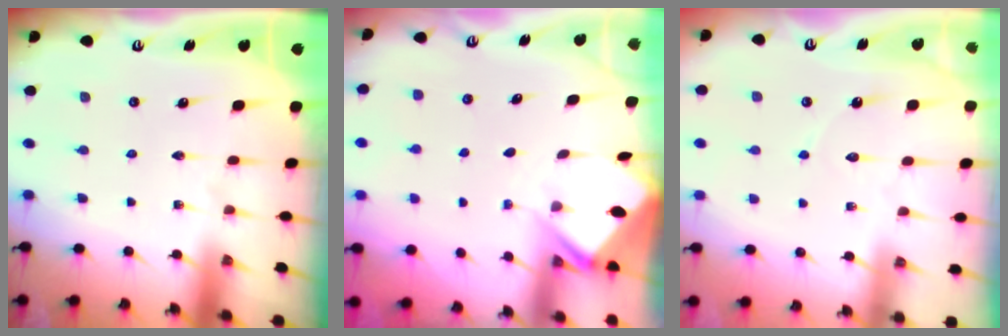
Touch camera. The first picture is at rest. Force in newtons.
{"total": 3.1, "press": 3.1, "slide": 0.3}
{"total": 3.6, "press": 3.6, "slide": 0.0}